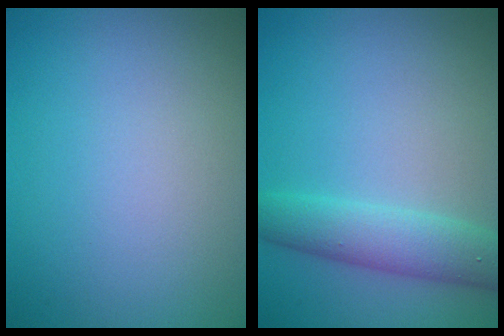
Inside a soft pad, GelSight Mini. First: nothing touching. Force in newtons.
{"total": 4.0, "press": 4.0, "slide": 0.1}